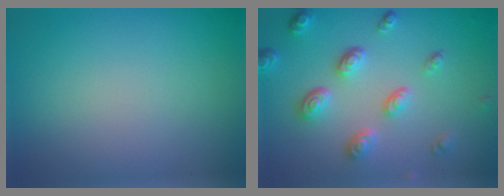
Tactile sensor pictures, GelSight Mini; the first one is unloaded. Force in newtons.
{"total": 4.5, "press": 3.6, "slide": 2.8}